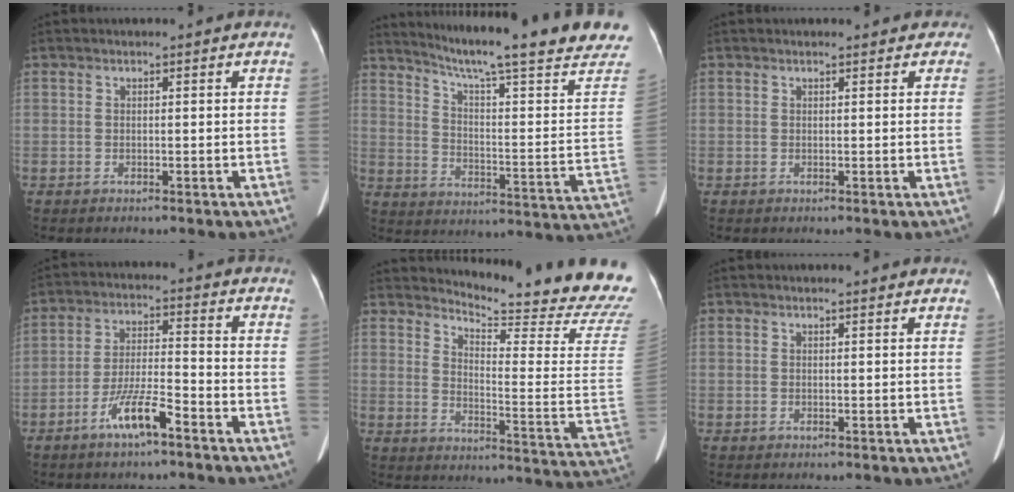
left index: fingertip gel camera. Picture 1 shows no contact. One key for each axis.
{"total": 24.7, "fx": 20.2, "fy": 0.2, "fz": 14.1, "tx": -0.209, "ty": -0.056, "tz": 0.266}
{"total": 2.9, "fx": 2.7, "fy": 0.7, "fz": 1.0, "tx": -0.012, "ty": 0.010, "tz": 0.027}
{"total": 7.2, "fx": -4.5, "fy": 0.7, "fz": 5.6, "tx": -0.115, "ty": -0.005, "tz": -0.083}
{"total": 21.7, "fx": 21.0, "fy": -0.3, "fz": 5.4, "tx": -0.091, "ty": -0.160, "tz": 0.244}
{"total": 2.8, "fx": 2.7, "fy": 0.3, "fz": 0.9, "tx": -0.016, "ty": 0.009, "tz": 0.028}